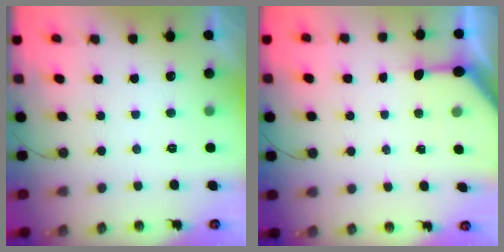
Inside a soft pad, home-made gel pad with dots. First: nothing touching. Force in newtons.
{"total": 4.8, "press": 4.8, "slide": 0.4}